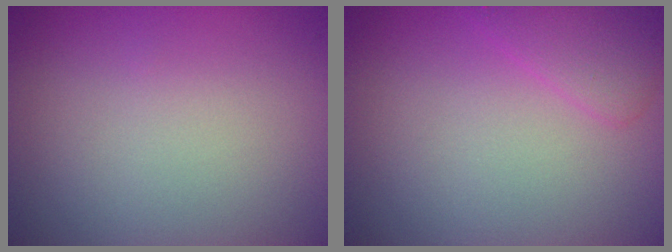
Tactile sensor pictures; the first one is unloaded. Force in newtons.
{"total": 2.1, "press": 2.0, "slide": 0.2}